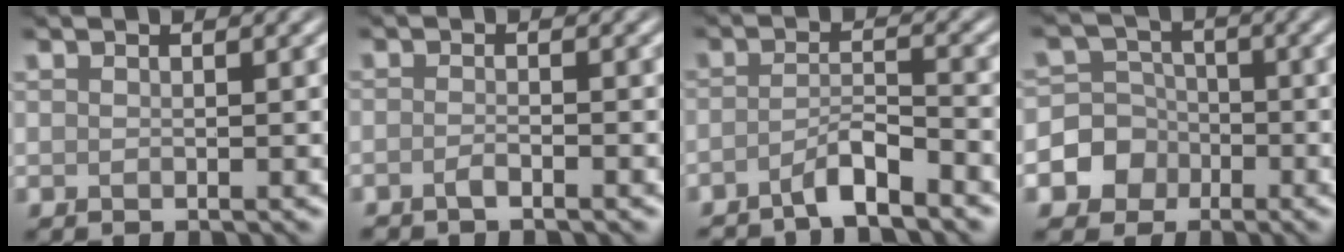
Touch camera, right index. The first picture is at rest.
{"total": 1.1, "force": [-1.0, 0.0, 0.5], "torque": [-0.011, -0.001, -0.020]}
{"total": 3.0, "force": [-2.5, 0.2, 1.5], "torque": [-0.027, 0.006, -0.054]}
{"total": 5.8, "force": [-2.3, 5.3, 0.7], "torque": [0.003, 0.006, -0.068]}